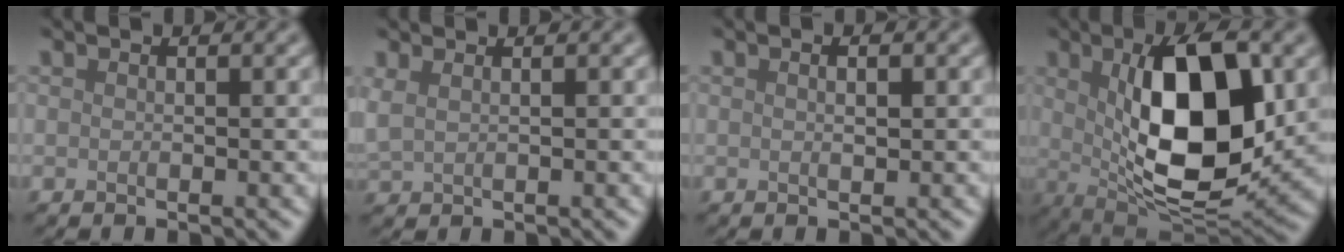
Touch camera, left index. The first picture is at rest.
{"total": 1.6, "force": [1.0, 0.7, 1.0], "torque": [-0.024, 0.007, 0.021]}
{"total": 1.2, "force": [0.2, 0.3, 1.1], "torque": [-0.014, -0.002, 0.004]}
{"total": 12.0, "force": [1.6, 5.0, 10.8], "torque": [-0.175, 0.000, 0.028]}